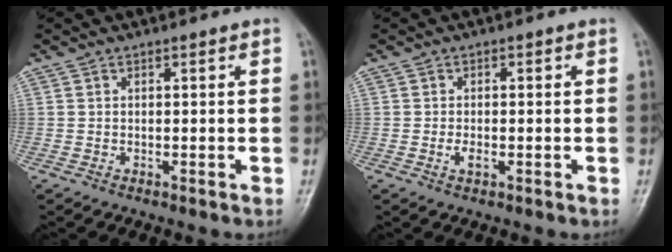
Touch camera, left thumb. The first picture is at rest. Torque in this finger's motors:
{"motor_torque": [0.36, 0.11, 0.49, 0.16, 0.00]}